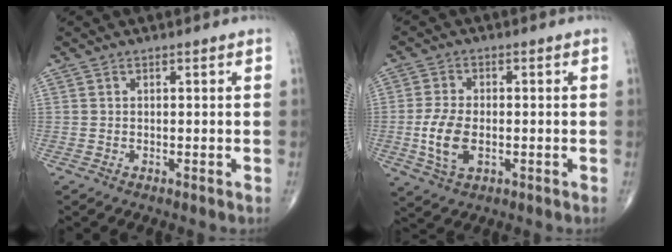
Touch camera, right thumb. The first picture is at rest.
{"total": 7.4, "force": [-1.4, 4.1, 6.0], "torque": [-0.127, -0.002, -0.024]}